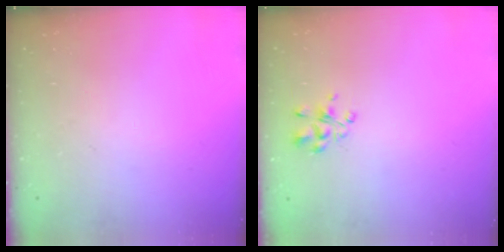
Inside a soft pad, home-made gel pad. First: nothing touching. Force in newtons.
{"total": 3.9, "press": 3.7, "slide": 1.4}